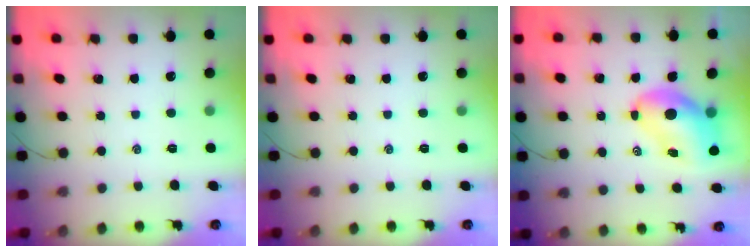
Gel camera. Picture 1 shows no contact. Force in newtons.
{"total": 0.0}
{"total": 10.0, "press": 9.5, "slide": 3.1}